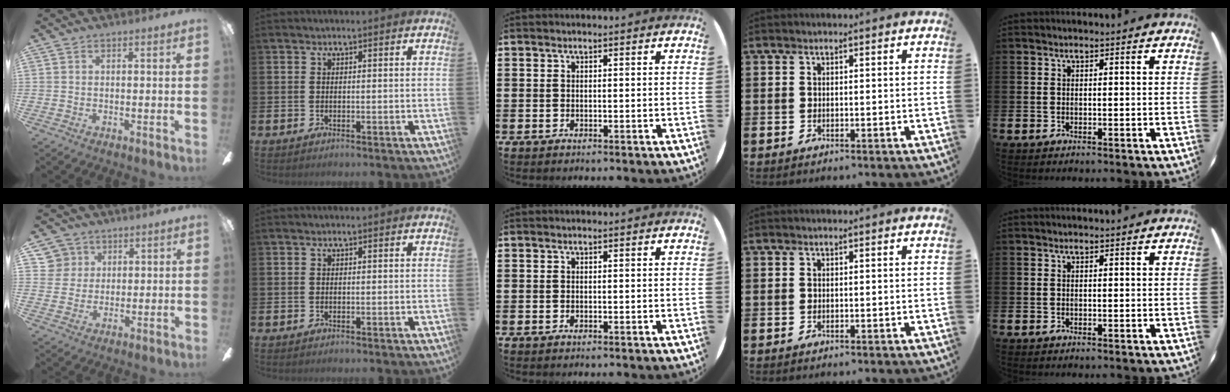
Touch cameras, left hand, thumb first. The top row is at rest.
{"thumb": {"total": 6.0, "force": [3.3, 5.0, -0.1], "torque": [-0.004, -0.010, 0.061]}}